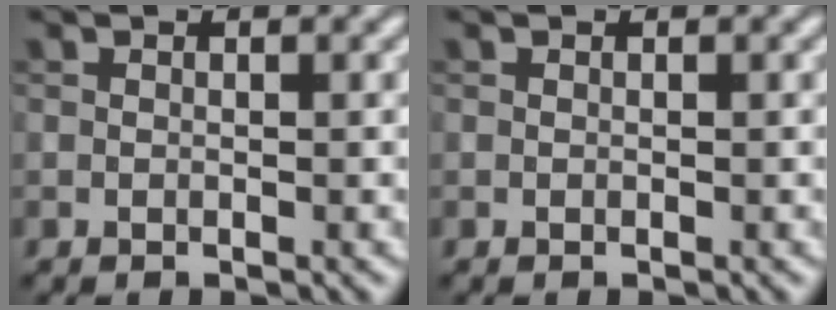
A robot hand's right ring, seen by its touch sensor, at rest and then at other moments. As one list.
[{"total": 0.0}]